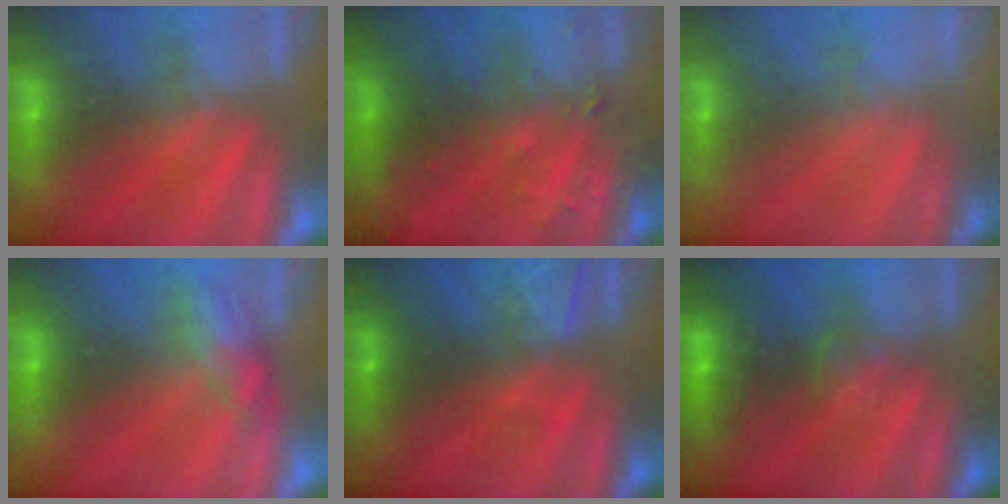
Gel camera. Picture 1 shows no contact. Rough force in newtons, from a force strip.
{"total": 8.1}
{"total": 1.5}
{"total": 2.7}
{"total": 3.3}
{"total": 2.7}